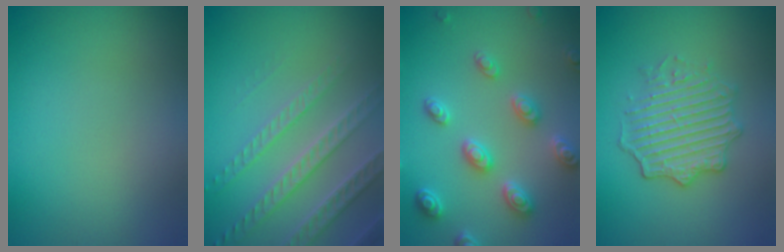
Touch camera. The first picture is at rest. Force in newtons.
{"total": 4.4, "press": 3.9, "slide": 1.9}
{"total": 3.8, "press": 3.6, "slide": 1.1}
{"total": 4.5, "press": 3.7, "slide": 2.6}